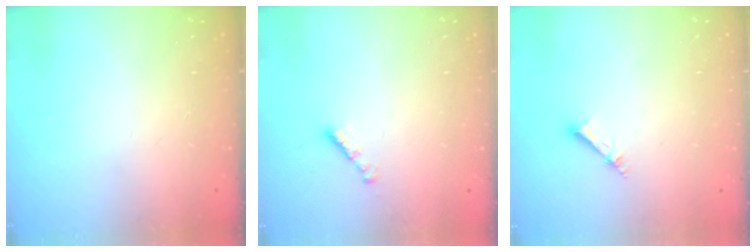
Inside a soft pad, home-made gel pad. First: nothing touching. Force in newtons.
{"total": 2.3, "press": 2.2, "slide": 0.4}
{"total": 2.5, "press": 2.5, "slide": 0.1}